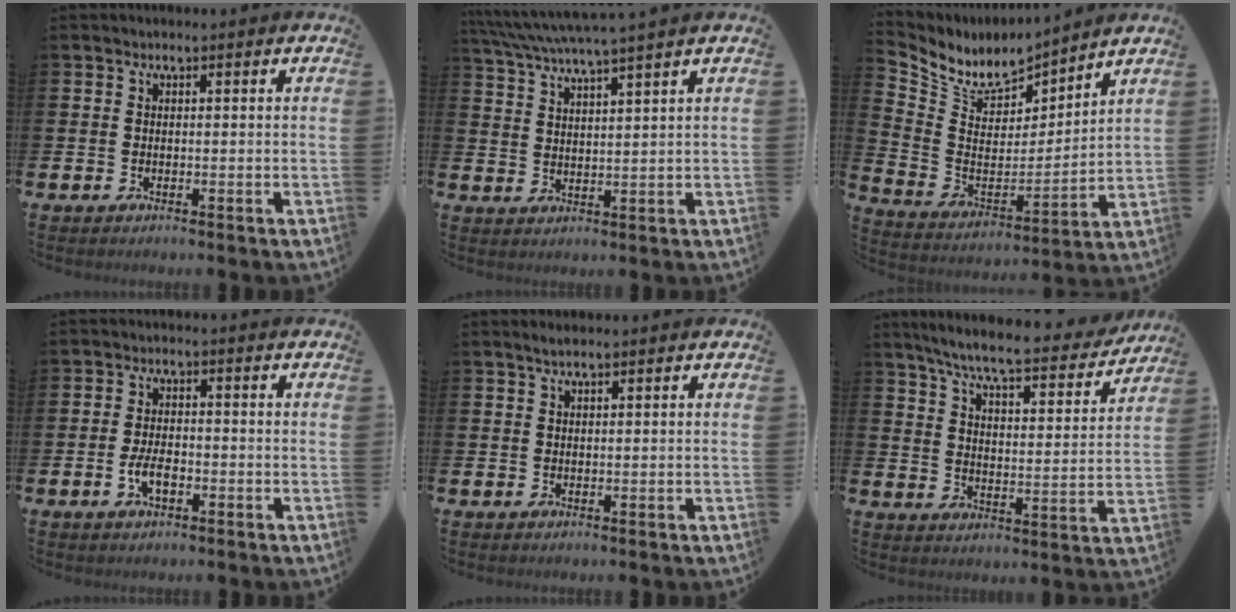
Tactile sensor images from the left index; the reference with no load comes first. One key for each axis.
{"total": 4.3, "fx": 4.0, "fy": -0.6, "fz": 1.5, "tx": -0.045, "ty": -0.023, "tz": 0.067}
{"total": 7.5, "fx": 6.9, "fy": 2.7, "fz": 1.1, "tx": -0.066, "ty": -0.055, "tz": 0.122}
{"total": 3.5, "fx": -1.0, "fy": 1.7, "fz": 2.9, "tx": -0.044, "ty": 0.002, "tz": -0.020}
{"total": 1.4, "fx": 1.1, "fy": 0.2, "fz": 0.9, "tx": -0.010, "ty": 0.001, "tz": 0.017}
{"total": 8.0, "fx": 7.1, "fy": 0.8, "fz": 3.5, "tx": -0.086, "ty": -0.049, "tz": 0.117}